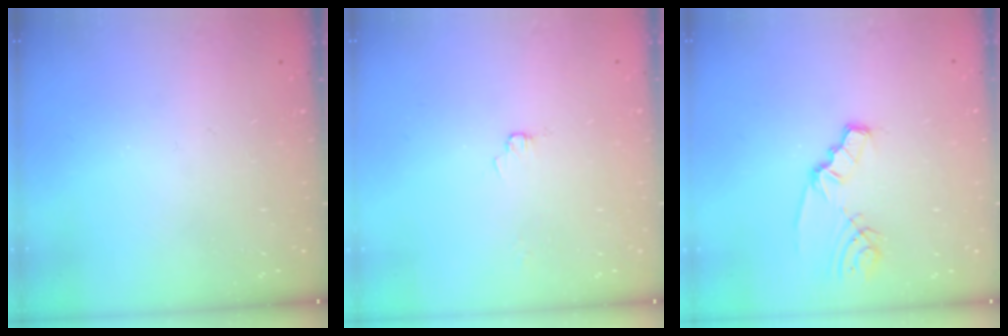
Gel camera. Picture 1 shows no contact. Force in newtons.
{"total": 1.7, "press": 1.7, "slide": 0.2}
{"total": 3.7, "press": 3.6, "slide": 0.4}